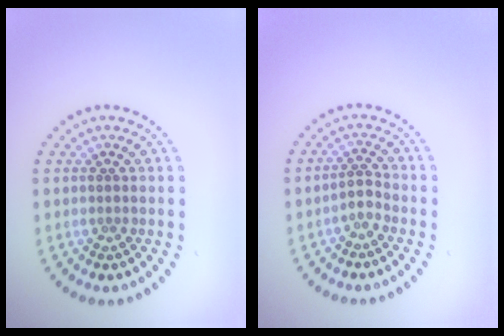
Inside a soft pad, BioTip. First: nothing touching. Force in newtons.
{"total": 1.4, "press": 0.9, "slide": 1.0}